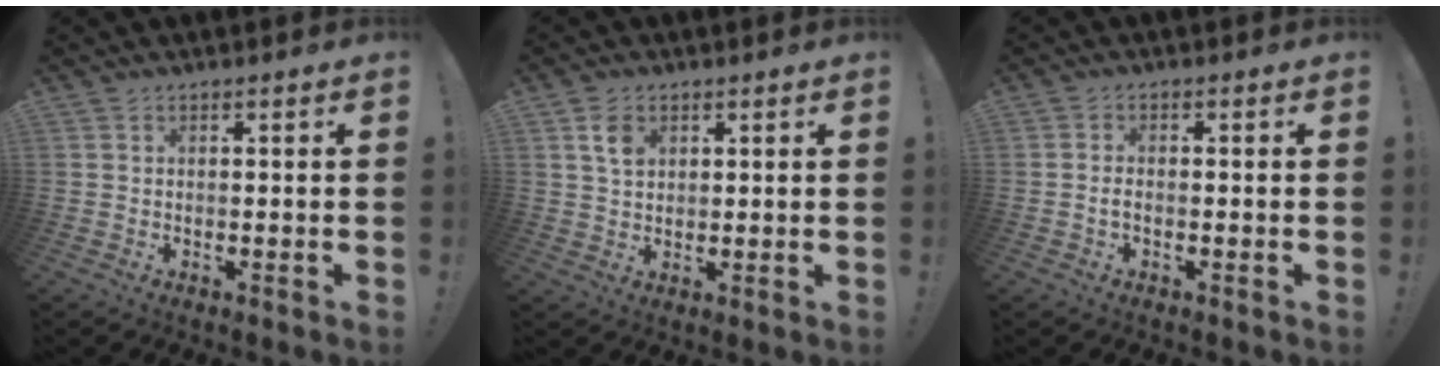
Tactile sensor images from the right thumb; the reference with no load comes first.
{"total": 5.2, "force": [2.4, 3.6, 3.0], "torque": [-0.042, -0.004, 0.042]}
{"total": 1.7, "force": [-0.8, 0.6, 1.3], "torque": [-0.030, 0.007, -0.012]}